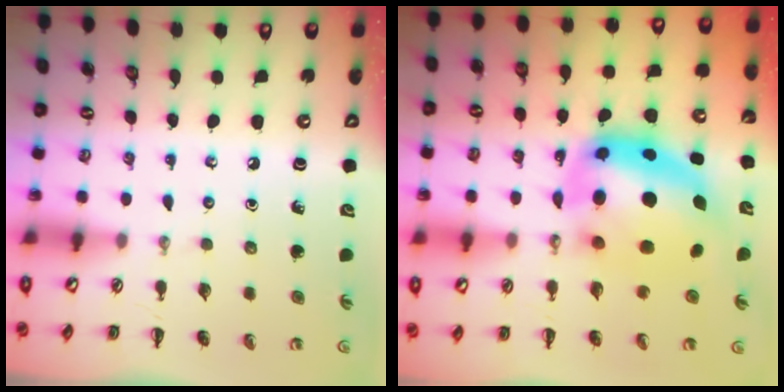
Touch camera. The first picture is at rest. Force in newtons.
{"total": 14.2, "press": 13.7, "slide": 3.5}